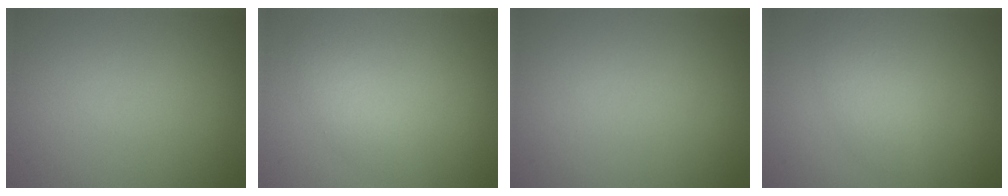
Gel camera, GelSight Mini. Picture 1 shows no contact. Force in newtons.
{"total": 1.8, "press": 1.8, "slide": 0.1}
{"total": 0.0}
{"total": 2.6, "press": 2.6, "slide": 0.1}